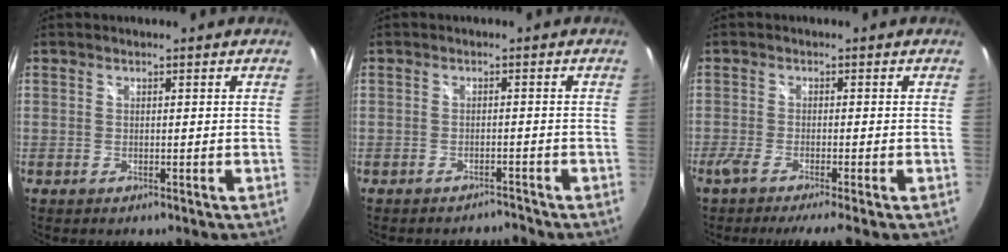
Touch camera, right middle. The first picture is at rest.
{"total": 2.3, "force": [-2.2, 0.4, -0.1], "torque": [0.002, -0.002, -0.031]}
{"total": 5.1, "force": [-4.1, -0.9, 2.8], "torque": [-0.060, -0.025, -0.076]}